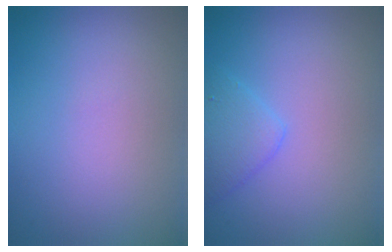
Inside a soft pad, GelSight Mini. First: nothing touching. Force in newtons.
{"total": 2.2, "press": 2.2, "slide": 0.2}